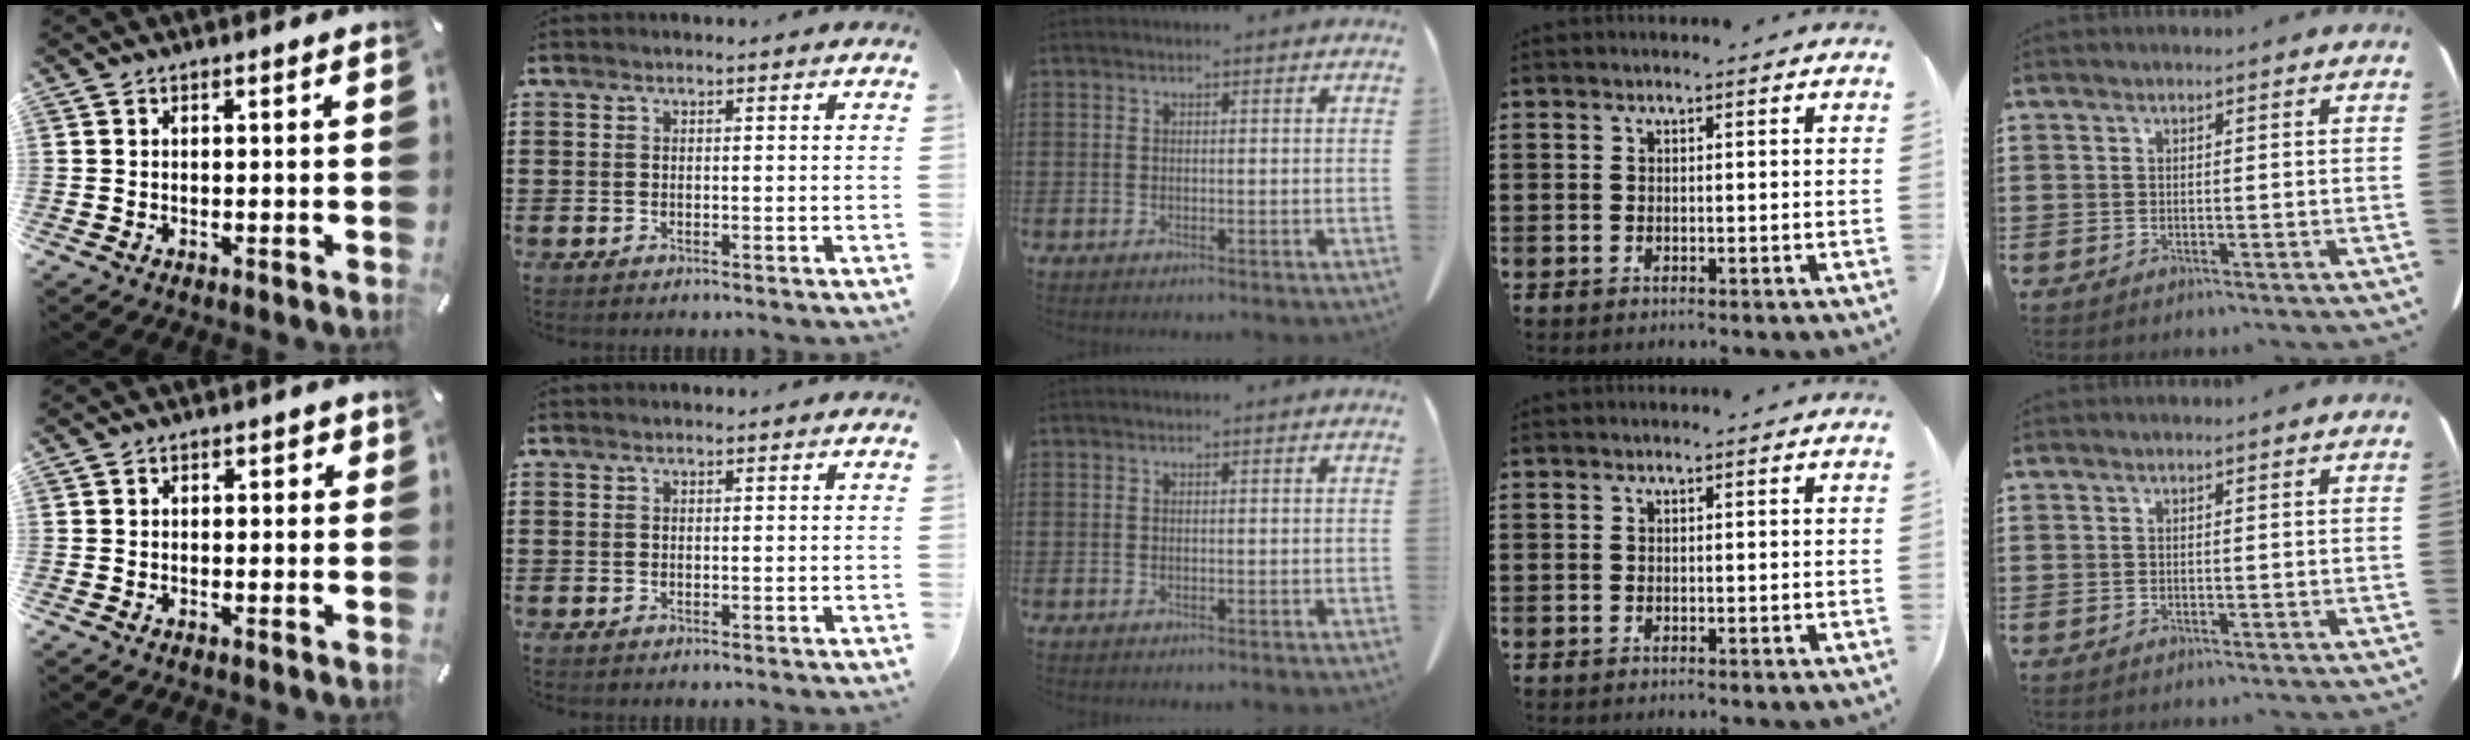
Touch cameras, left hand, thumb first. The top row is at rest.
{"thumb": {"total": 1.2, "force": [-0.4, 1.0, 0.6], "torque": [-0.012, 0.006, -0.009]}}